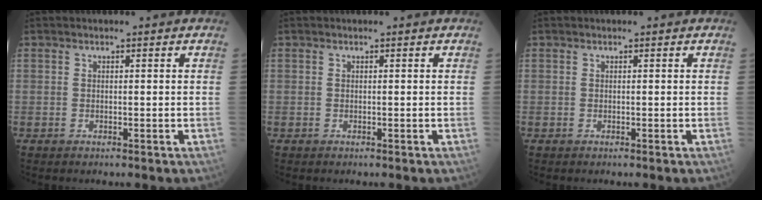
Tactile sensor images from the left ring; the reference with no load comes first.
{"total": 0.0}
{"total": 0.0}